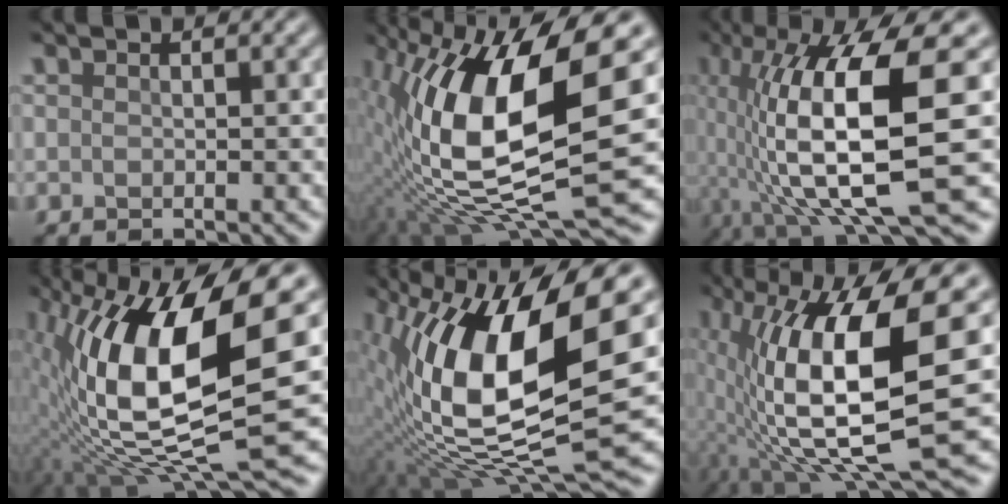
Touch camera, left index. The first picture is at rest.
{"total": 16.0, "force": [0.8, 6.3, 14.7], "torque": [-0.287, -0.006, 0.006]}
{"total": 13.3, "force": [-1.1, 3.6, 12.8], "torque": [-0.223, -0.006, -0.019]}
{"total": 16.0, "force": [1.0, 6.2, 14.8], "torque": [-0.285, -0.009, 0.014]}
{"total": 17.4, "force": [2.0, 7.6, 15.6], "torque": [-0.302, -0.010, 0.033]}
{"total": 13.6, "force": [0.4, 4.0, 13.0], "torque": [-0.236, -0.012, 0.004]}